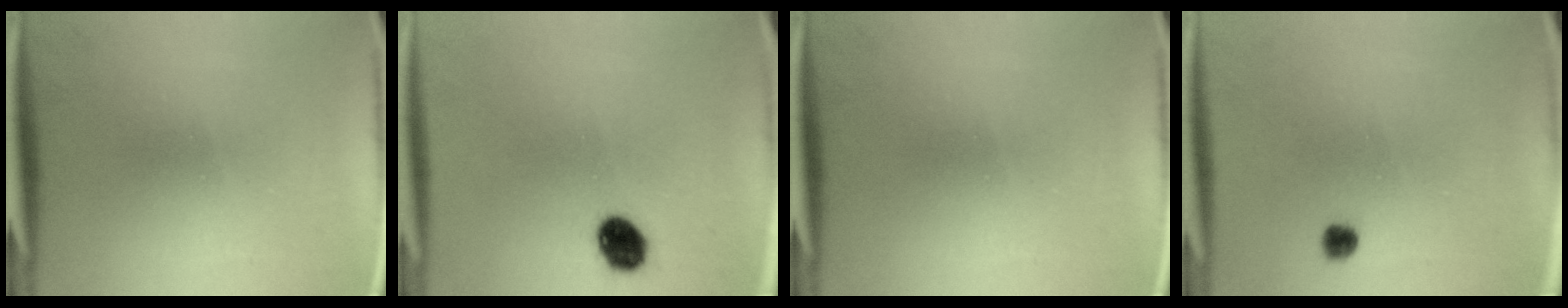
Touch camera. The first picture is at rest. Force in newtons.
{"total": 6.3}
{"total": 0.0}
{"total": 2.4}